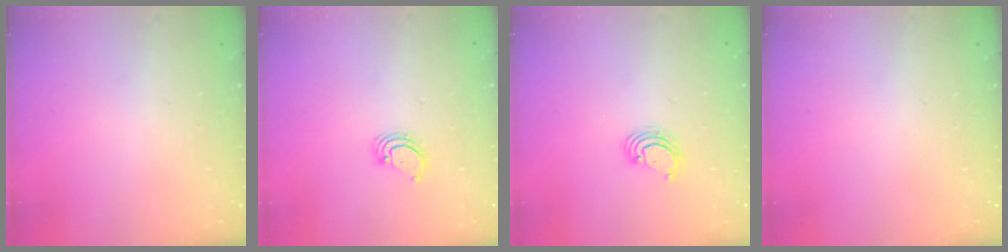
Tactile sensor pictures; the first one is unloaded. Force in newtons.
{"total": 3.4, "press": 3.4, "slide": 0.1}
{"total": 3.8, "press": 3.8, "slide": 0.1}
{"total": 0.0}